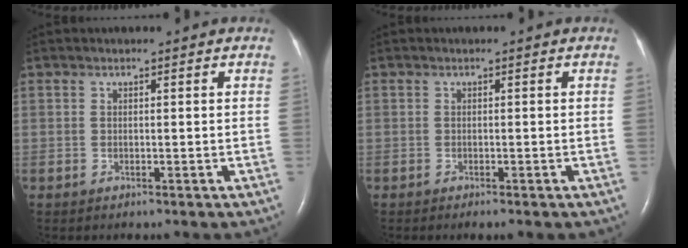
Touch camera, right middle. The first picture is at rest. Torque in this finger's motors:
{"motor_torque": [0.40, -0.26, 0.11, 0.00]}